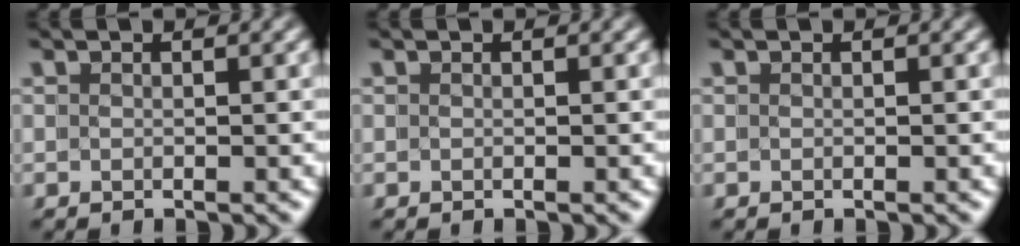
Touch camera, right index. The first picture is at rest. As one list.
[{"total": 0.0}, {"total": 0.0}]